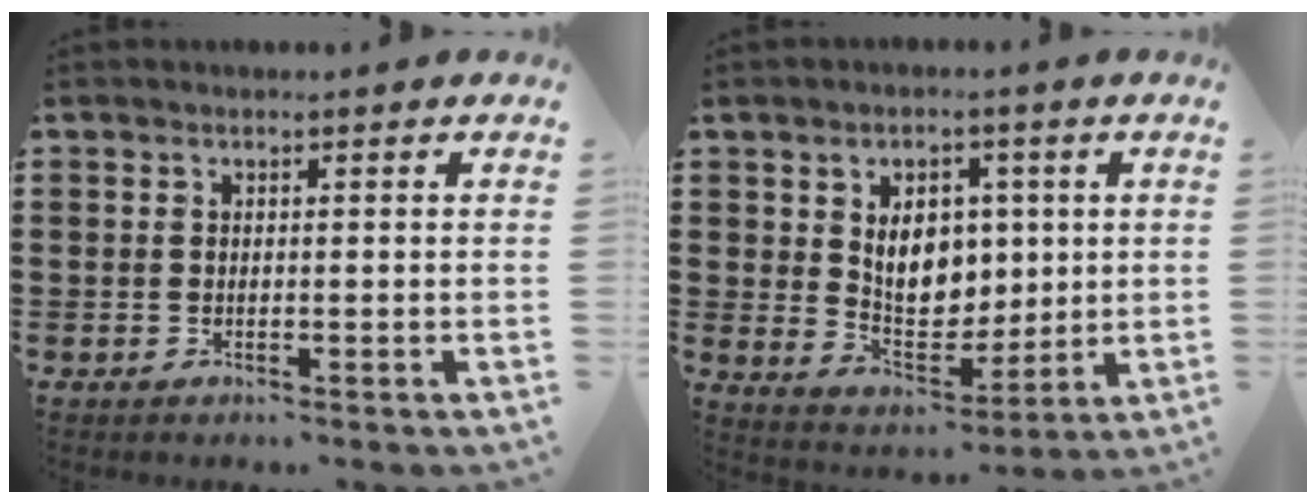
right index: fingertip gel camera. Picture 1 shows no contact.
{"total": 7.8, "force": [1.7, 5.8, 5.0], "torque": [-0.085, 0.005, 0.026]}